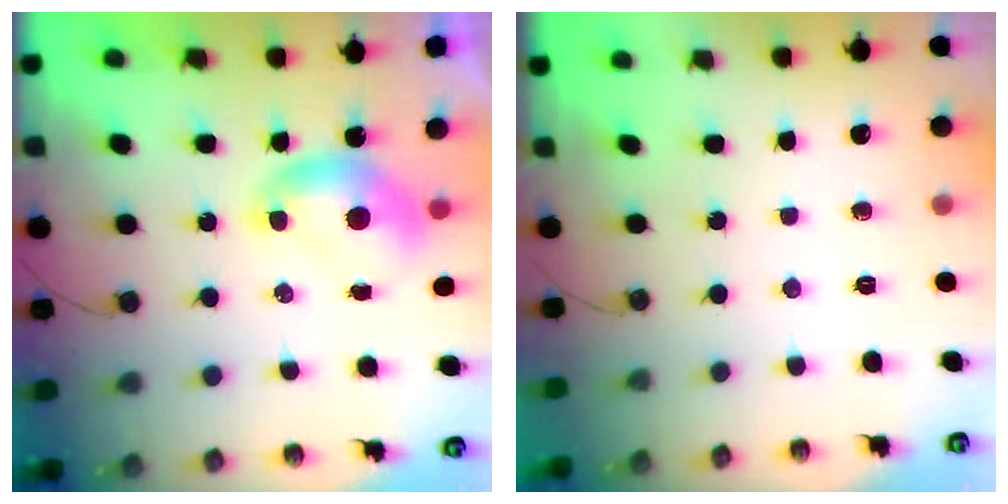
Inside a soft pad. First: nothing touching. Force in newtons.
{"total": 0.0}